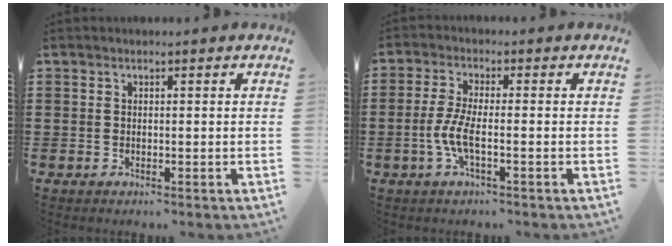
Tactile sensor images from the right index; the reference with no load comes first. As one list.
[{"total": 4.7, "force": [-1.4, 1.1, 4.4], "torque": [-0.111, -0.009, -0.036]}]